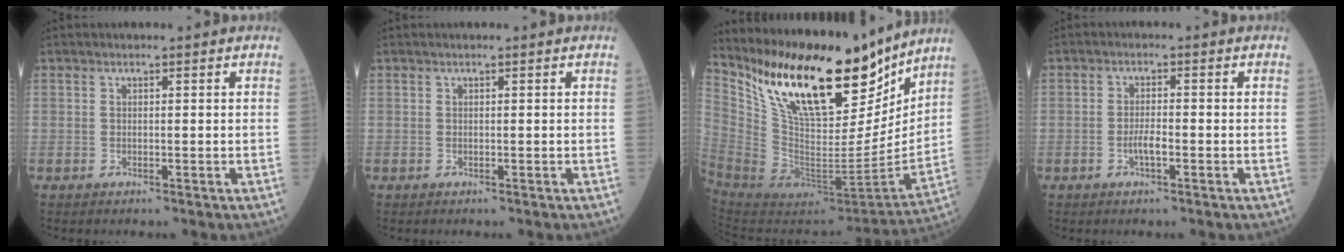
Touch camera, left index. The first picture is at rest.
{"total": 0.0}
{"total": 25.3, "force": [19.1, 8.2, 14.4], "torque": [-0.267, -0.024, 0.326]}
{"total": 2.5, "force": [-1.1, 0.5, 2.2], "torque": [-0.043, -0.001, -0.022]}